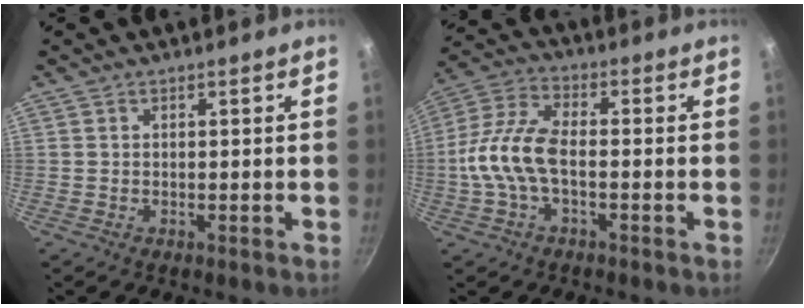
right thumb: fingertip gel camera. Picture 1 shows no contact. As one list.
[{"total": 10.8, "force": [-2.0, 5.1, 9.2], "torque": [-0.192, 0.030, -0.056]}]